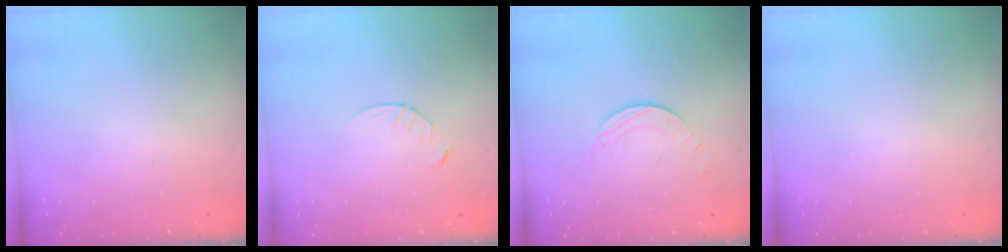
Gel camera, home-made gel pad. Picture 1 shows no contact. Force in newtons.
{"total": 3.3, "press": 3.2, "slide": 0.4}
{"total": 2.0, "press": 2.0, "slide": 0.2}
{"total": 0.0}